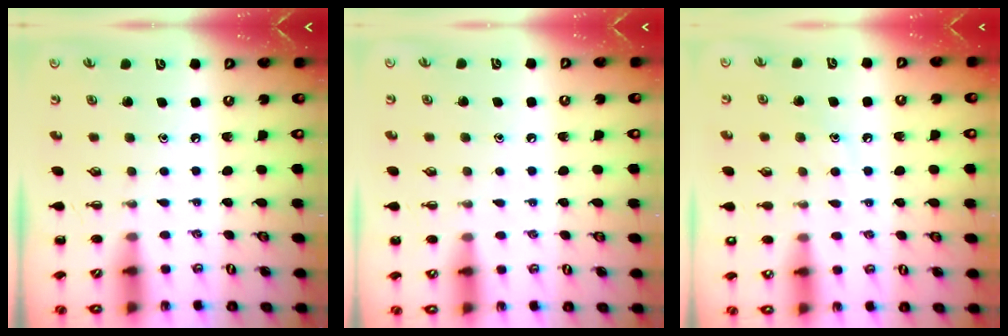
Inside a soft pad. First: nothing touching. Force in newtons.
{"total": 3.7, "press": 3.5, "slide": 1.3}
{"total": 8.5, "press": 8.3, "slide": 1.6}